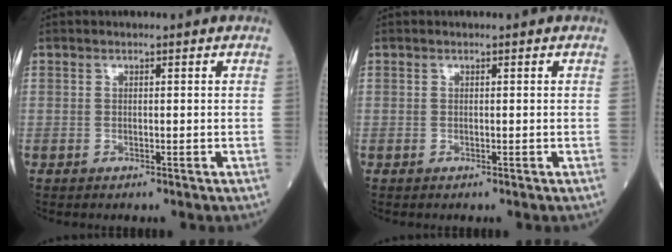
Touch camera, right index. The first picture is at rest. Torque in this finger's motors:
{"motor_torque": [0.00, 0.00, 0.00, 0.00]}